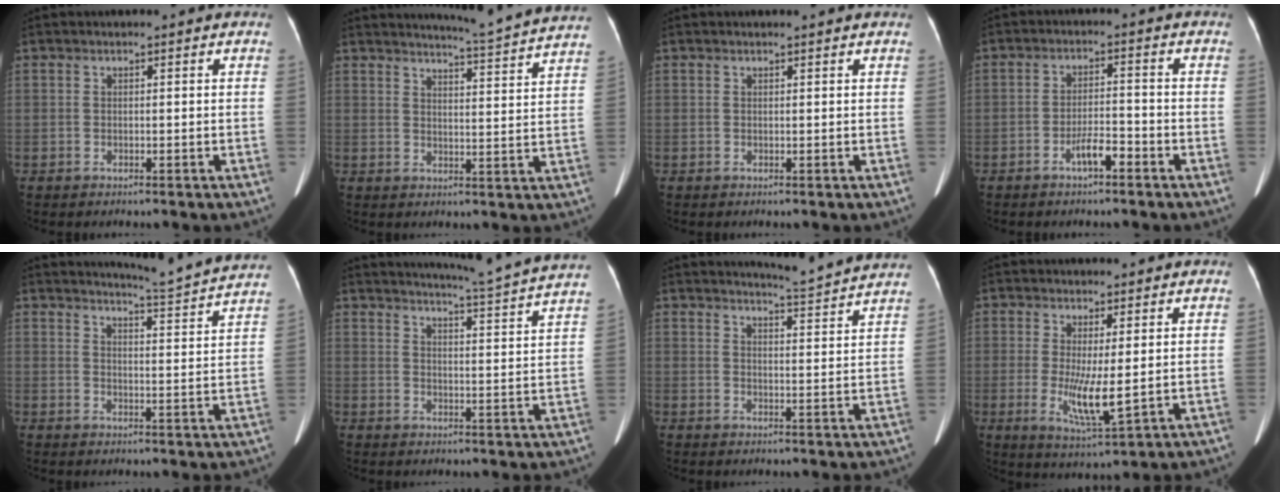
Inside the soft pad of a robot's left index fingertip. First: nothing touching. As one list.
[{"total": 11.8, "force": [11.2, -1.9, 2.9], "torque": [-0.056, -0.040, 0.133]}, {"total": 1.3, "force": [1.2, -0.1, 0.4], "torque": [-0.012, 0.005, 0.015]}, {"total": 3.7, "force": [-2.6, 0.8, 2.6], "torque": [-0.050, 0.000, -0.046]}, {"total": 11.4, "force": [11.0, -1.7, 2.5], "torque": [-0.051, -0.043, 0.134]}, {"total": 15.9, "force": [14.8, -2.3, 5.2], "torque": [-0.093, -0.059, 0.177]}, {"total": 8.7, "force": [8.5, -1.4, 1.4], "torque": [-0.038, -0.023, 0.105]}, {"total": 6.4, "force": [-0.3, 1.1, 6.3], "torque": [-0.124, -0.024, 0.004]}]